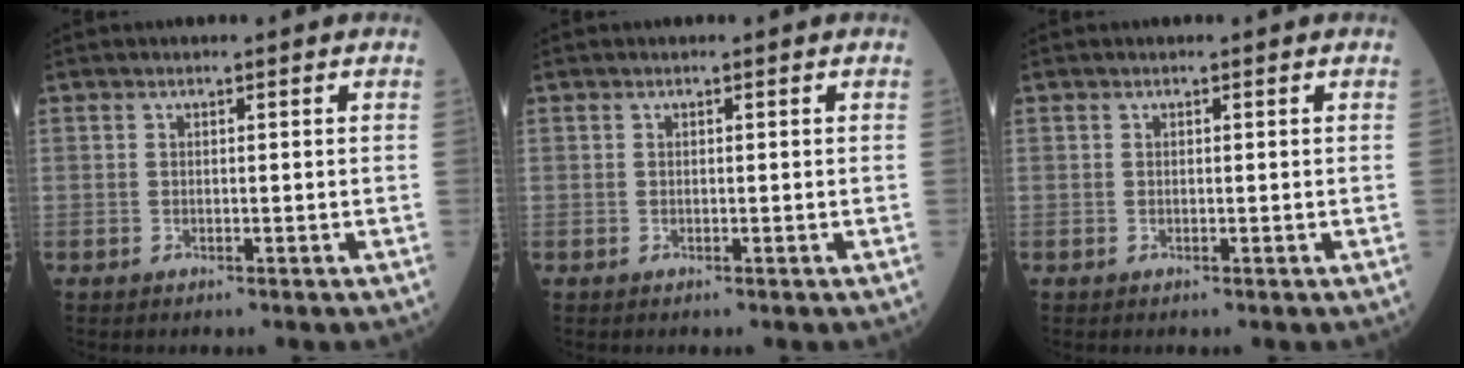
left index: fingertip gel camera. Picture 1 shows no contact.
{"total": 0.0}
{"total": 0.0}